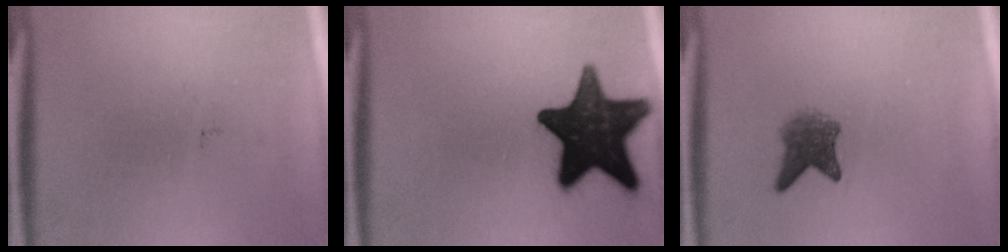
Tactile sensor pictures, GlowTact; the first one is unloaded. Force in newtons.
{"total": 17.4}
{"total": 3.6}